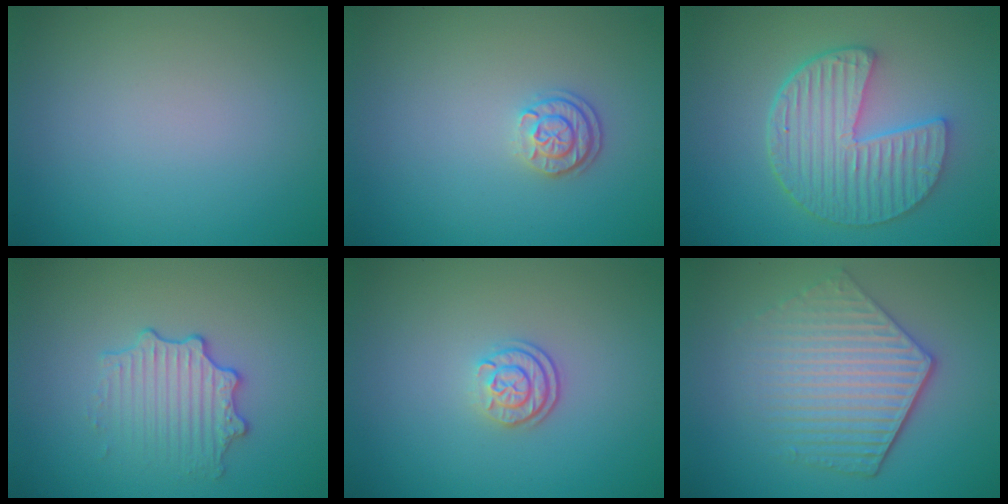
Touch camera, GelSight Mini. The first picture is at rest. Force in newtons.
{"total": 1.8, "press": 1.5, "slide": 0.9}
{"total": 6.1, "press": 4.8, "slide": 3.8}
{"total": 3.0, "press": 2.7, "slide": 1.1}
{"total": 2.3, "press": 1.9, "slide": 1.4}
{"total": 5.7, "press": 4.2, "slide": 3.8}